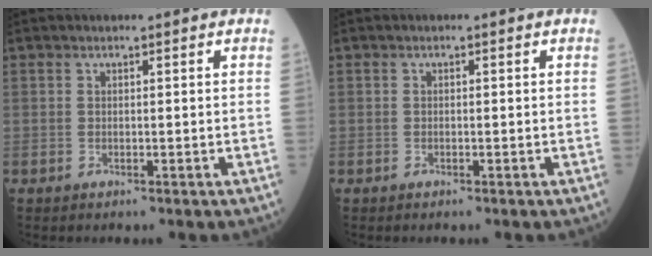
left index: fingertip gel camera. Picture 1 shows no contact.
{"total": 0.0}